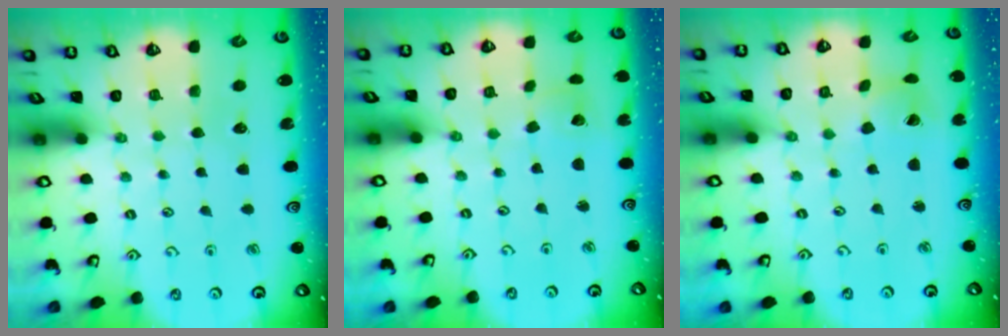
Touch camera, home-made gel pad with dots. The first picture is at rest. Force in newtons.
{"total": 1.8, "press": 1.7, "slide": 0.3}
{"total": 2.7, "press": 2.7, "slide": 0.4}